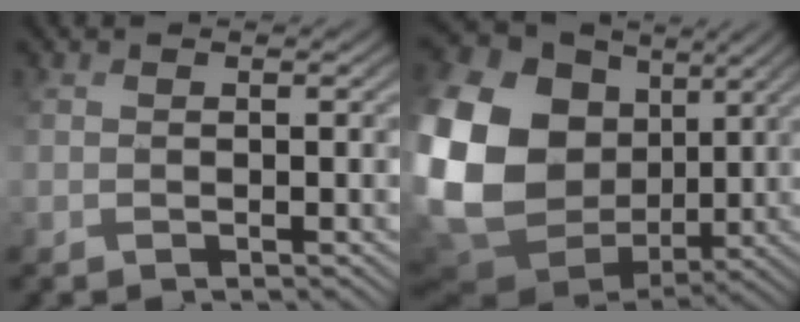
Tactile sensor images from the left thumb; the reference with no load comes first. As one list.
[{"total": 21.6, "force": [3.3, 17.4, 12.3], "torque": [-0.349, -0.005, 0.087]}]